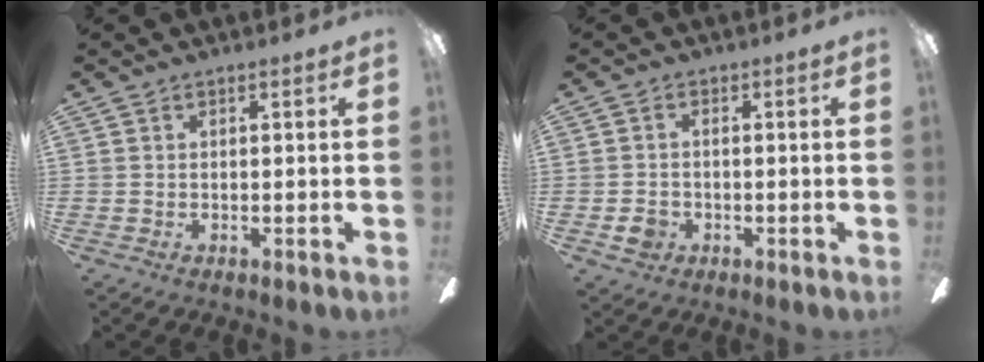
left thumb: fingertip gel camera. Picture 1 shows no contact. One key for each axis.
{"total": 3.5, "fx": -1.3, "fy": 2.9, "fz": 1.4, "tx": -0.028, "ty": 0.006, "tz": -0.024}